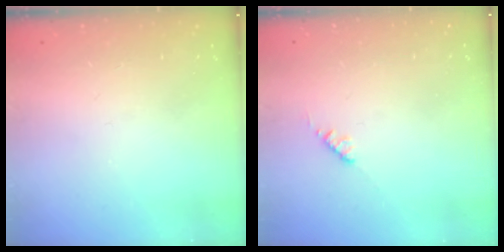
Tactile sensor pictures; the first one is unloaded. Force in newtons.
{"total": 2.8, "press": 2.8, "slide": 0.4}